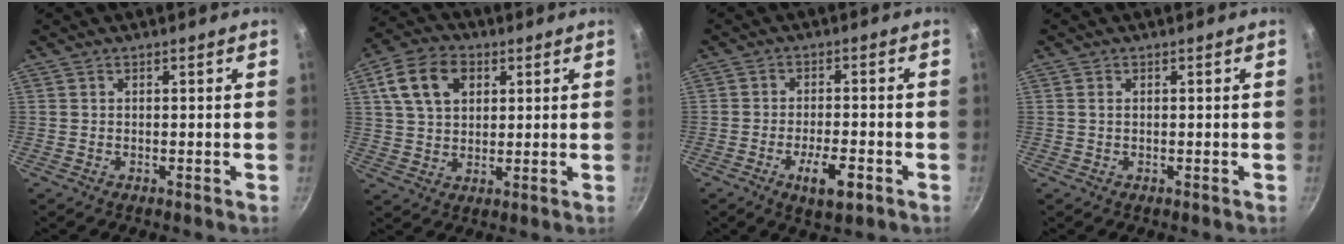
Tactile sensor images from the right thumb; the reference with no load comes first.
{"total": 11.4, "force": [4.0, 7.9, 7.1], "torque": [-0.119, 0.006, 0.066]}
{"total": 6.8, "force": [-3.1, 2.4, 5.6], "torque": [-0.085, 0.012, -0.049]}
{"total": 0.8, "force": [0.2, 0.4, 0.6], "torque": [-0.015, 0.000, 0.001]}